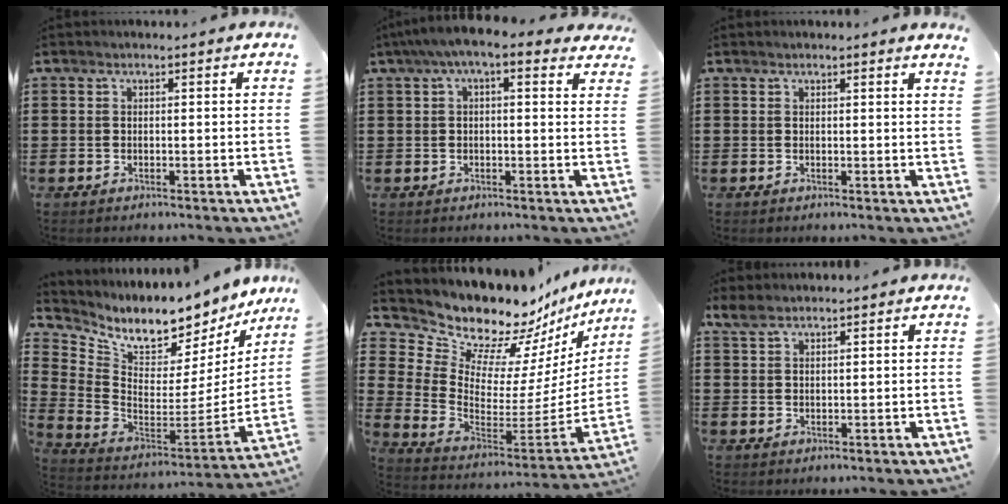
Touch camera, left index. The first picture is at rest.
{"total": 5.0, "force": [2.8, 1.2, 4.0], "torque": [-0.082, 0.001, 0.046]}
{"total": 0.9, "force": [0.8, -0.2, 0.4], "torque": [-0.010, -0.003, 0.015]}
{"total": 6.9, "force": [6.3, 2.0, 2.2], "torque": [-0.075, -0.067, 0.104]}
{"total": 10.5, "force": [9.5, 4.1, 1.4], "torque": [-0.083, -0.086, 0.169]}
{"total": 2.9, "force": [2.2, 1.2, 1.4], "torque": [-0.033, 0.004, 0.043]}